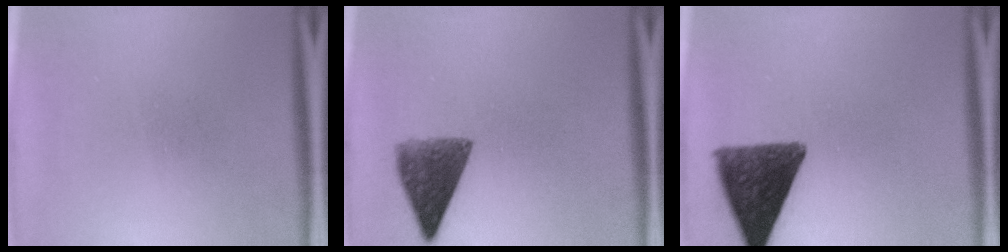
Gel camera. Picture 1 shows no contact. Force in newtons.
{"total": 7.2}
{"total": 12.0}